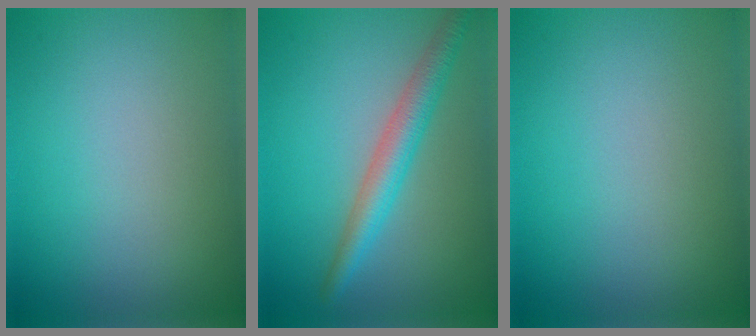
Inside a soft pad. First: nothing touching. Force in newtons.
{"total": 3.8, "press": 3.8, "slide": 0.1}
{"total": 0.0}